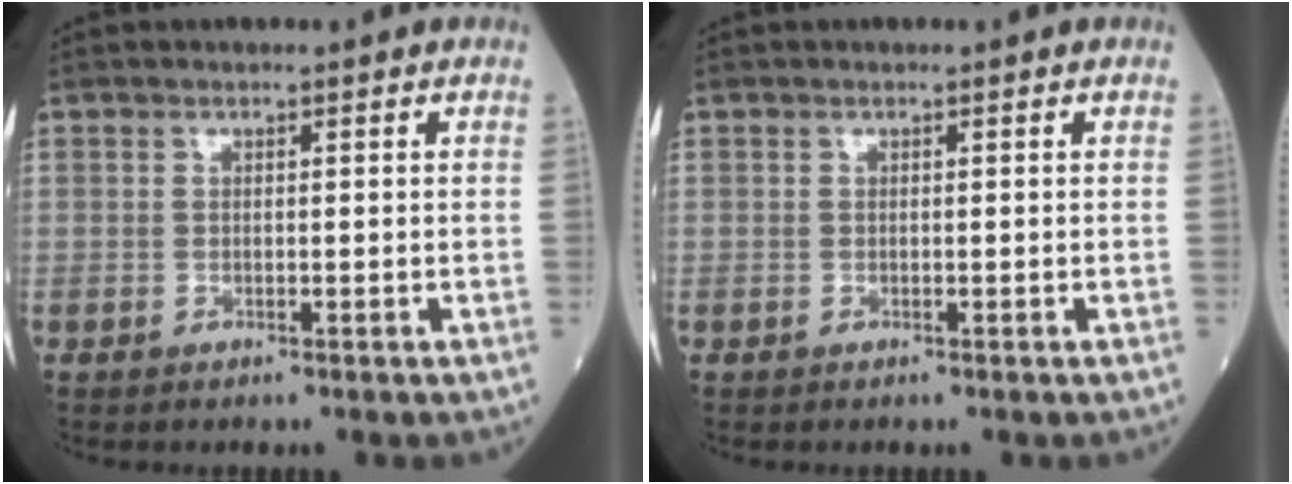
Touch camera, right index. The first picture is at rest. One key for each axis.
{"total": 0.0}